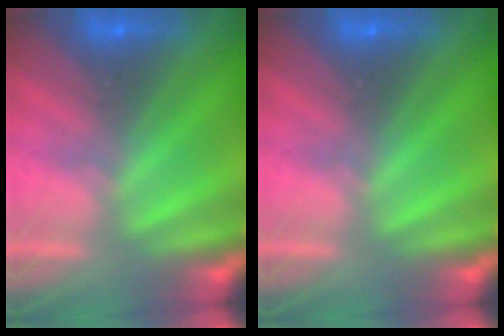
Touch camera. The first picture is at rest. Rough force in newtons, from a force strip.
{"total": 0.0}